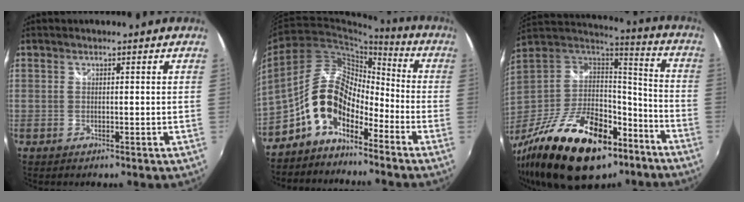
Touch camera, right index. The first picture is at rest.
{"total": 11.3, "force": [-7.1, 5.7, 6.7], "torque": [-0.127, 0.031, -0.145]}
{"total": 32.9, "force": [-19.8, 16.0, 20.9], "torque": [-0.406, -0.016, -0.300]}